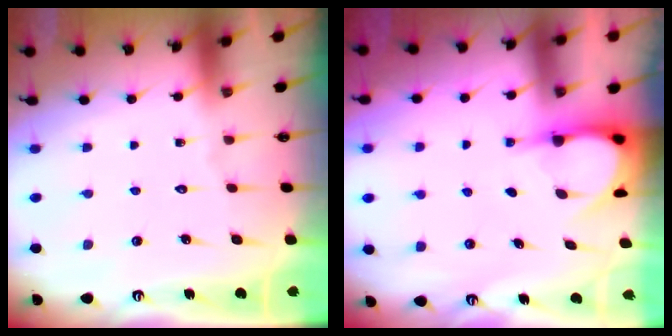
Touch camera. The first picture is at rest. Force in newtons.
{"total": 4.2, "press": 4.2, "slide": 0.4}